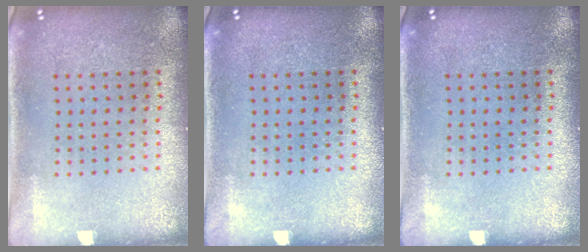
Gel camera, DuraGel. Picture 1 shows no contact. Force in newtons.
{"total": 0.0}
{"total": 0.0}